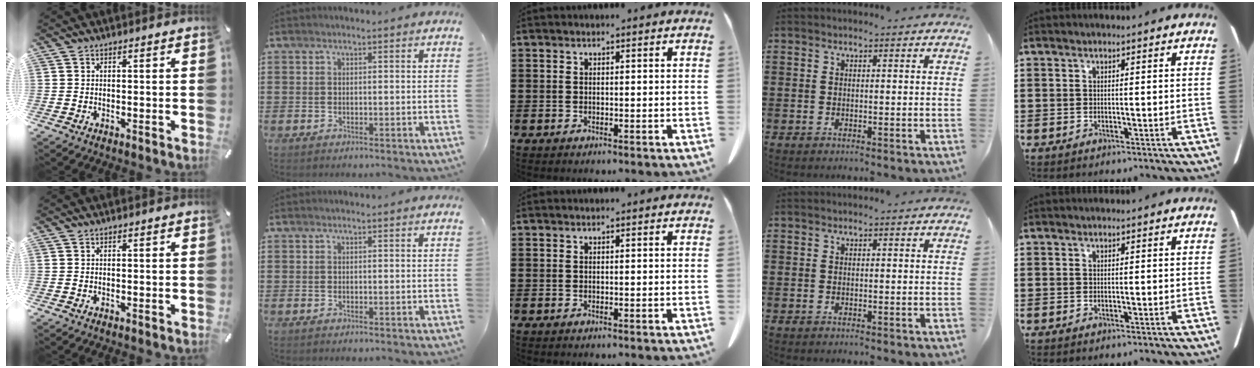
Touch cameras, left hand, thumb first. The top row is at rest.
{}